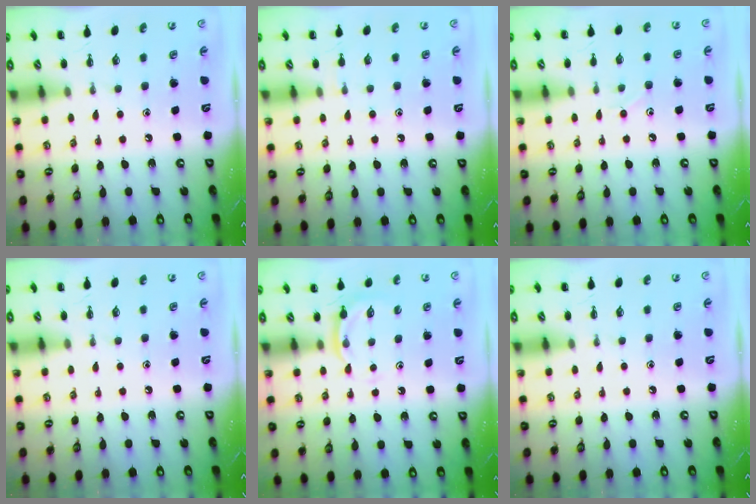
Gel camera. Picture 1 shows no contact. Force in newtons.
{"total": 5.2, "press": 4.9, "slide": 1.6}
{"total": 5.3, "press": 5.0, "slide": 1.8}
{"total": 0.0}
{"total": 3.9, "press": 3.7, "slide": 1.1}
{"total": 0.0}